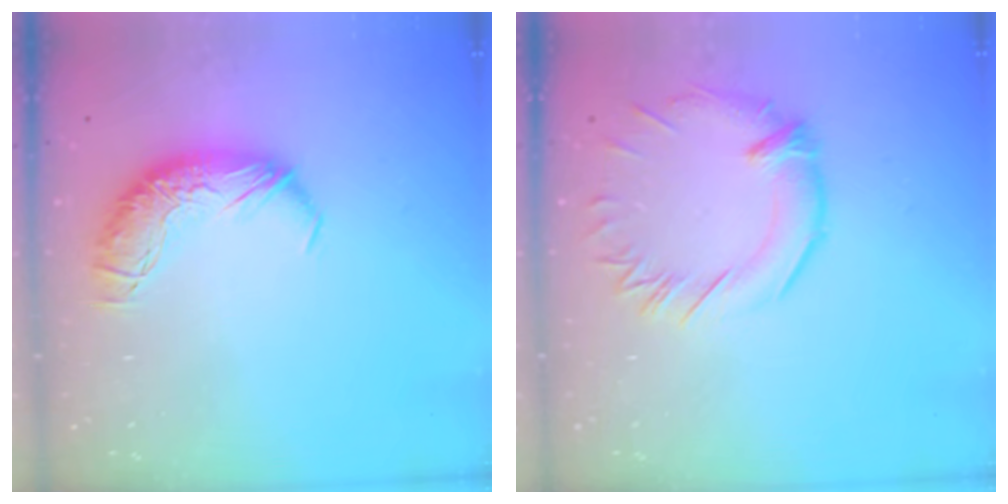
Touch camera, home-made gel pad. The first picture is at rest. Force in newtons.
{"total": 1.5, "press": 0.5, "slide": 1.4}